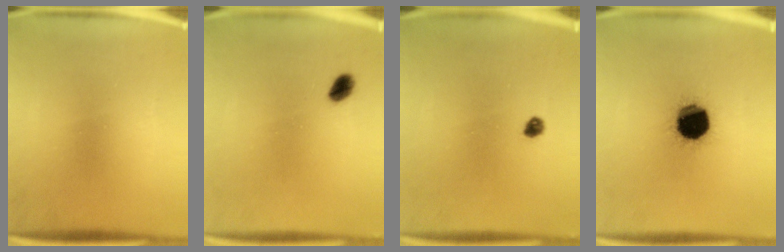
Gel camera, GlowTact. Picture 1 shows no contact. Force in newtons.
{"total": 2.8}
{"total": 1.7}
{"total": 18.1}